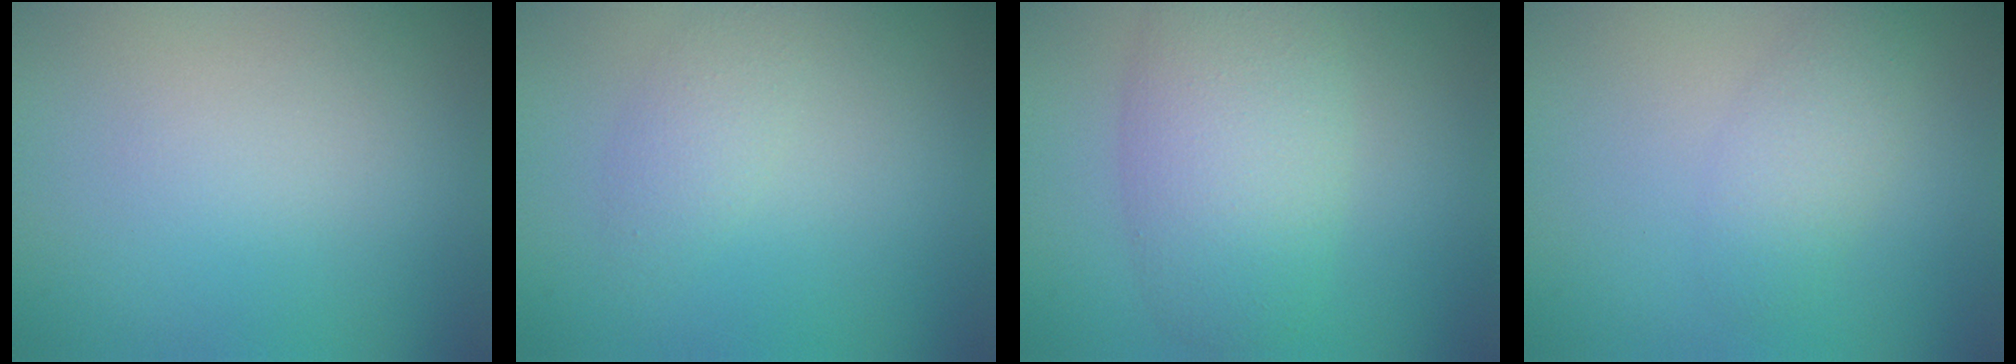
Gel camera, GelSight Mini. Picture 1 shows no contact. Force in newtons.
{"total": 1.7, "press": 1.7, "slide": 0.1}
{"total": 6.3, "press": 6.2, "slide": 0.1}
{"total": 2.2, "press": 2.2, "slide": 0.1}